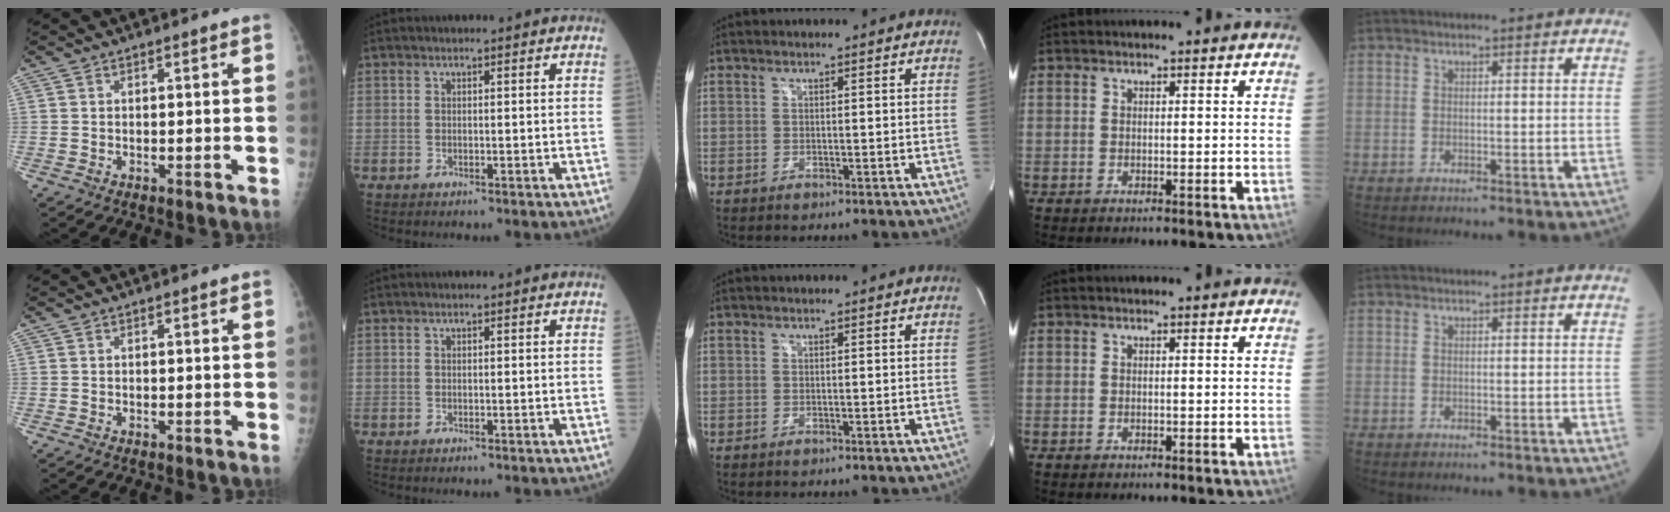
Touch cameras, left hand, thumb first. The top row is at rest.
{}